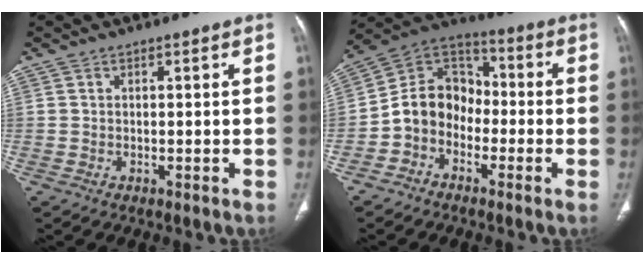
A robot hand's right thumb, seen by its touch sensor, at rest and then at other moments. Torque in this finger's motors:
{"motor_torque": [1.42, 1.66, 1.13, -0.88, 0.06]}